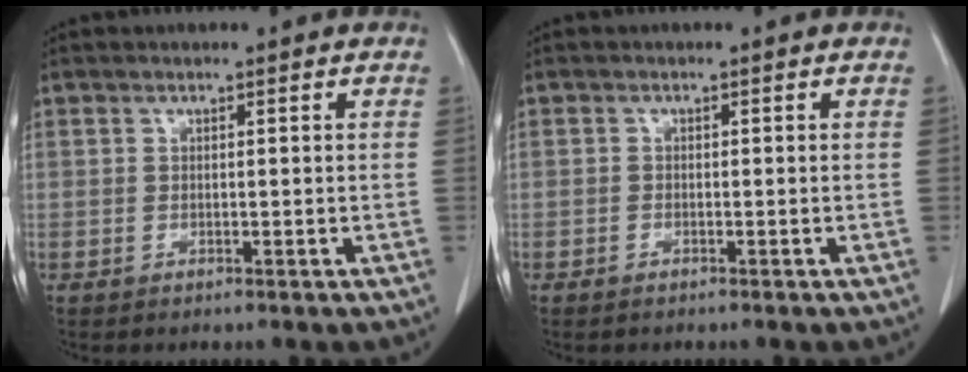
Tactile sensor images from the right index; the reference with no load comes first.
{"total": 0.7, "force": [-0.6, 0.3, 0.3], "torque": [-0.008, -0.001, -0.007]}